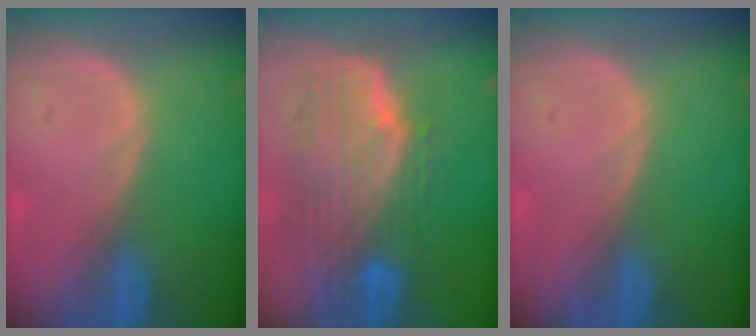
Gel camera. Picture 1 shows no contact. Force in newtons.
{"total": 10.0, "press": 8.9, "slide": 4.5}
{"total": 0.0}